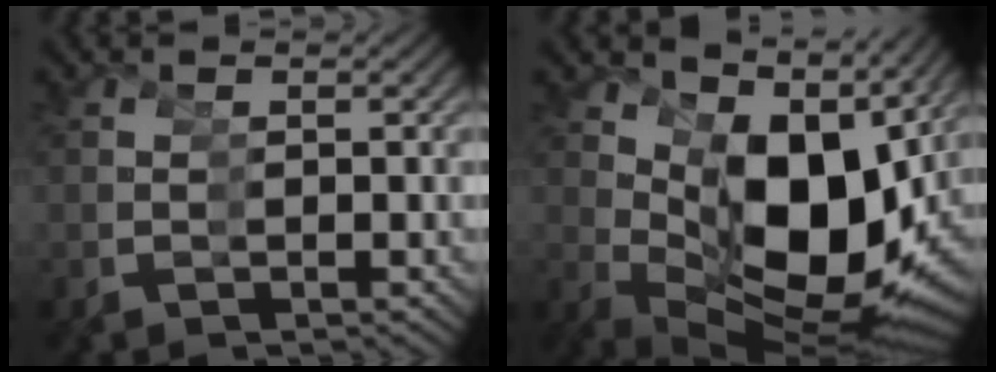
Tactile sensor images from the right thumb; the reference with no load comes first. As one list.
[{"total": 16.0, "force": [0.0, 9.5, 12.9], "torque": [-0.234, -0.044, 0.034]}]